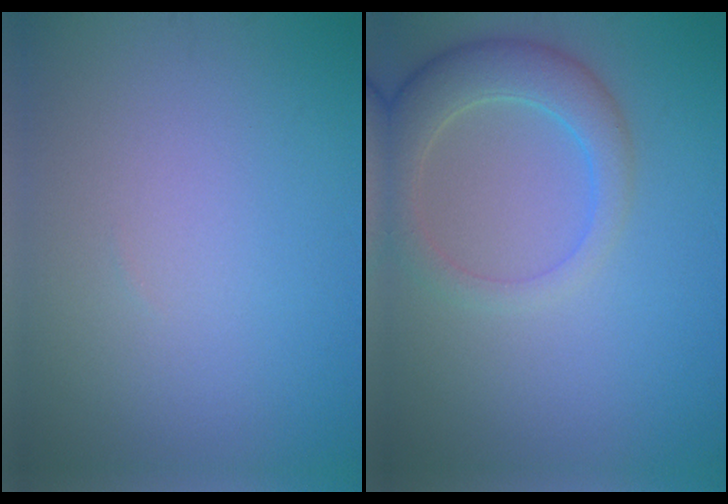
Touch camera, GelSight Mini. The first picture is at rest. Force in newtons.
{"total": 4.6, "press": 4.6, "slide": 0.4}